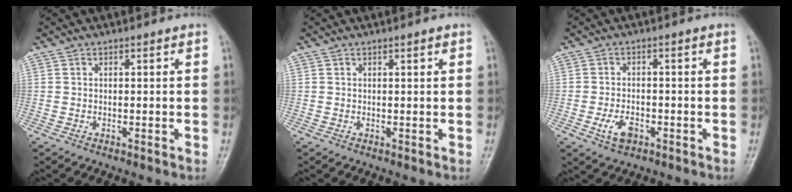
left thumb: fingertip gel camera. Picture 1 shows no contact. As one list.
[{"total": 0.8, "force": [0.5, 0.1, 0.6], "torque": [-0.009, 0.000, 0.006]}, {"total": 4.2, "force": [-1.8, 2.4, 2.9], "torque": [-0.054, 0.009, -0.031]}]